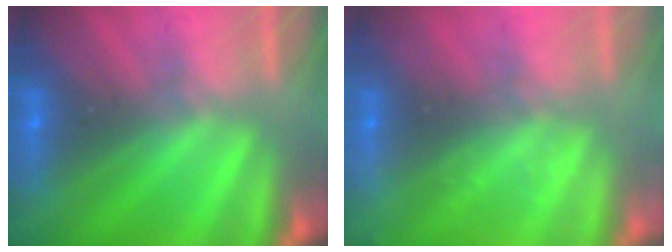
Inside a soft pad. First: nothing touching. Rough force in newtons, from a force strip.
{"total": 2.3}